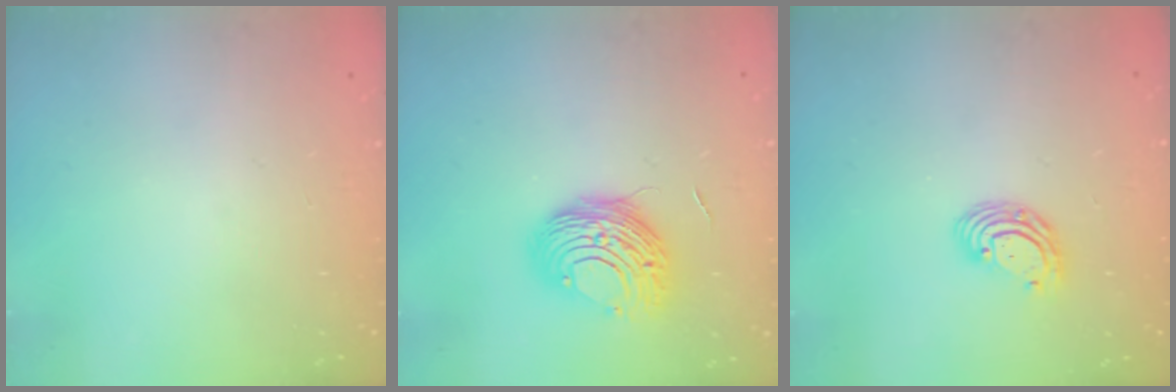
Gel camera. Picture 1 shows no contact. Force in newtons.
{"total": 10.7, "press": 10.7, "slide": 0.6}
{"total": 6.4, "press": 6.3, "slide": 1.2}